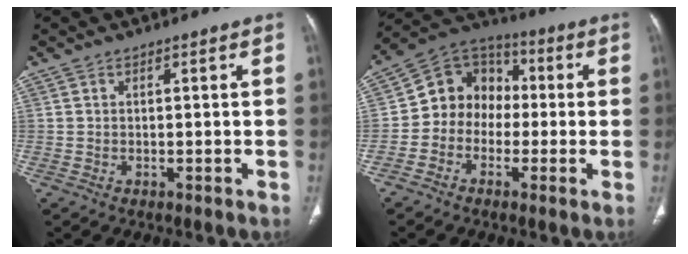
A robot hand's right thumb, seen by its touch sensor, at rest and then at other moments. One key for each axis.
{"total": 10.8, "fx": -1.3, "fy": 9.5, "fz": 5.1, "tx": -0.042, "ty": 0.039, "tz": -0.042}